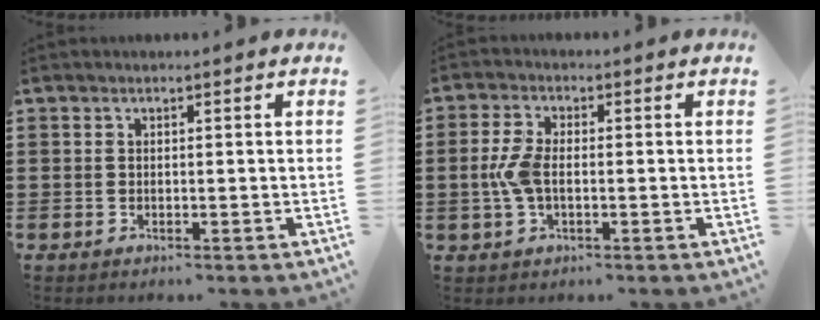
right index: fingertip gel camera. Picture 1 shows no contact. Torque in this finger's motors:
{"motor_torque": [1.21, 0.93, 0.25, 0.12]}